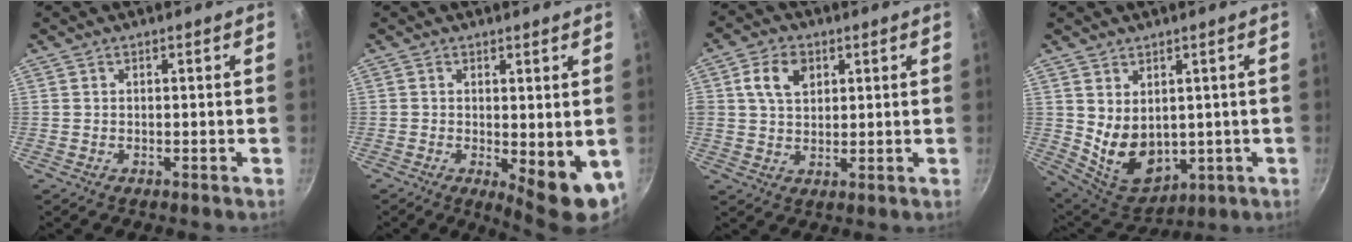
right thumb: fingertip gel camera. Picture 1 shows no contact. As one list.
[{"total": 8.8, "force": [-0.9, 3.2, 8.1], "torque": [-0.092, -0.008, -0.002]}, {"total": 7.0, "force": [2.4, 4.9, 4.4], "torque": [-0.066, 0.001, 0.040]}, {"total": 10.2, "force": [1.3, 7.3, 6.9], "torque": [-0.091, -0.030, 0.053]}]